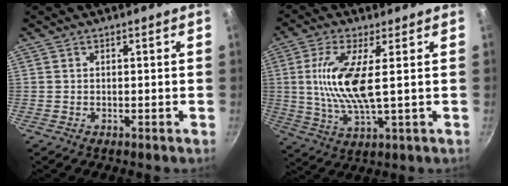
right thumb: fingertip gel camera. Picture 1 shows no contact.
{"total": 11.4, "force": [1.6, 3.1, 10.9], "torque": [-0.234, -0.008, 0.034]}